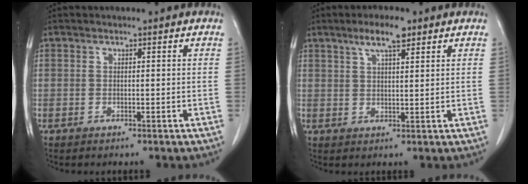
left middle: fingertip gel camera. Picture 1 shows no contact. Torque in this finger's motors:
{"motor_torque": [0.45, -0.27, 0.05, 0.06]}